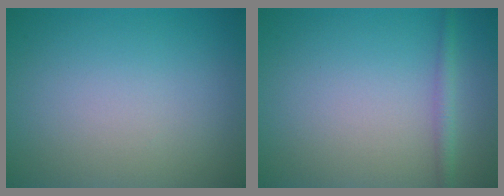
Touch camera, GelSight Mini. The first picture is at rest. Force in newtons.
{"total": 1.5, "press": 1.5, "slide": 0.1}